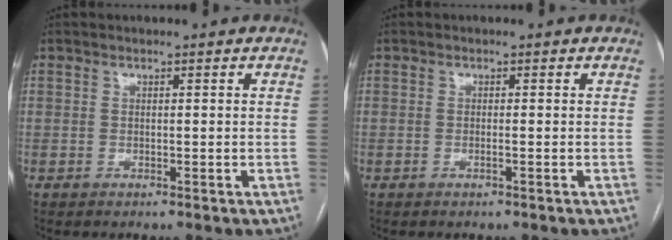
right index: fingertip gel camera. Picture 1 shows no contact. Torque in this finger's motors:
{"motor_torque": [-0.60, 0.72, -0.03, -0.01]}